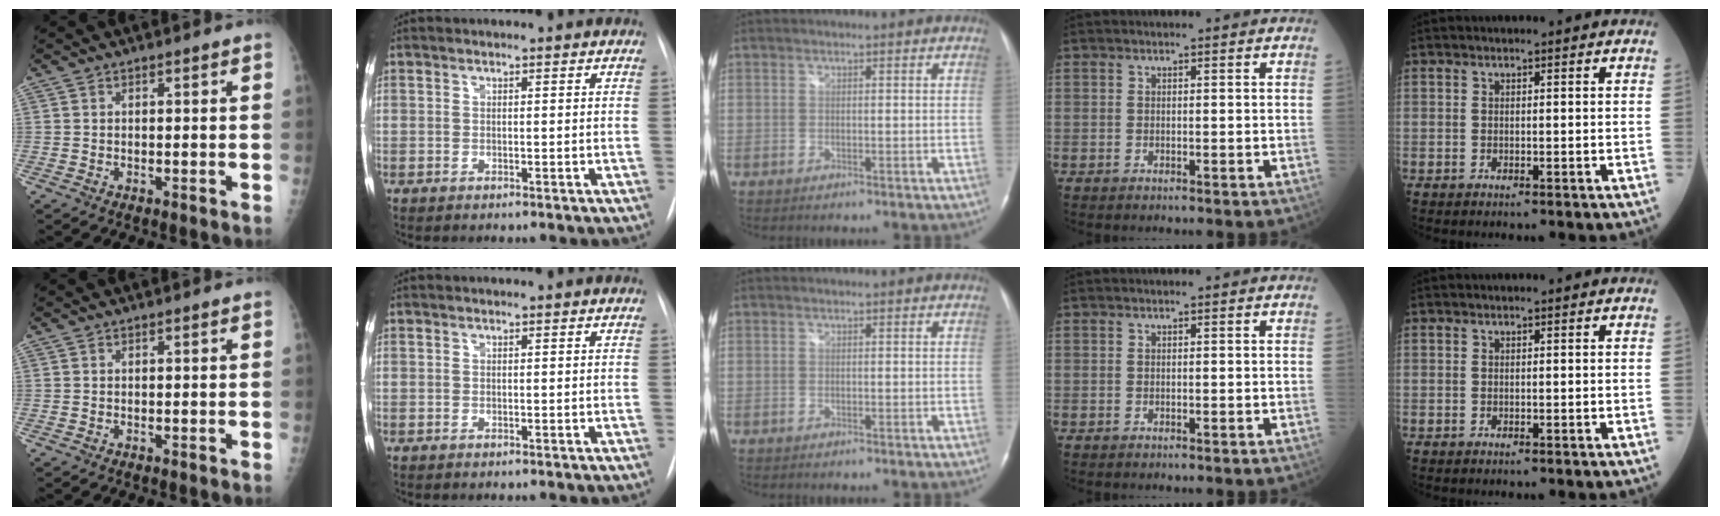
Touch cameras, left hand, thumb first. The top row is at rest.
{}